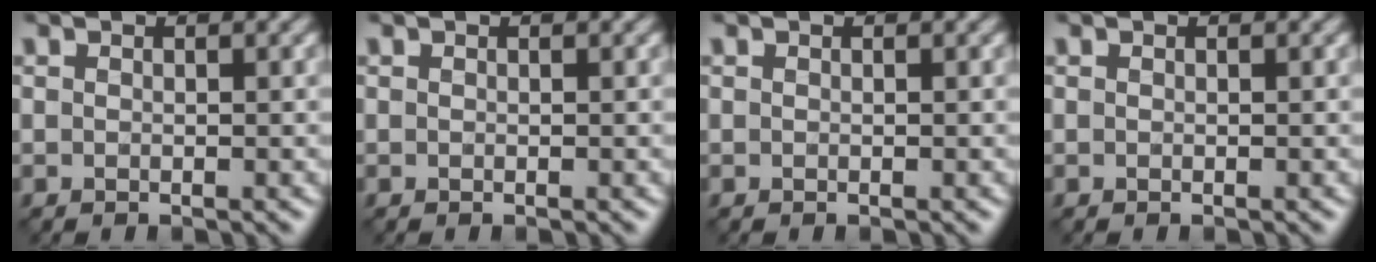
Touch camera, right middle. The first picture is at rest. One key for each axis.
{"total": 0.0}
{"total": 0.0}
{"total": 0.0}